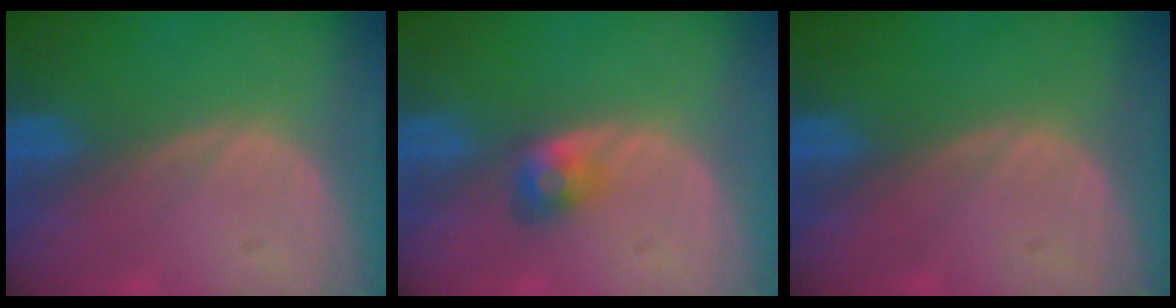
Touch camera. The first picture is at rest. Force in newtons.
{"total": 2.8, "press": 2.5, "slide": 1.2}
{"total": 0.0}